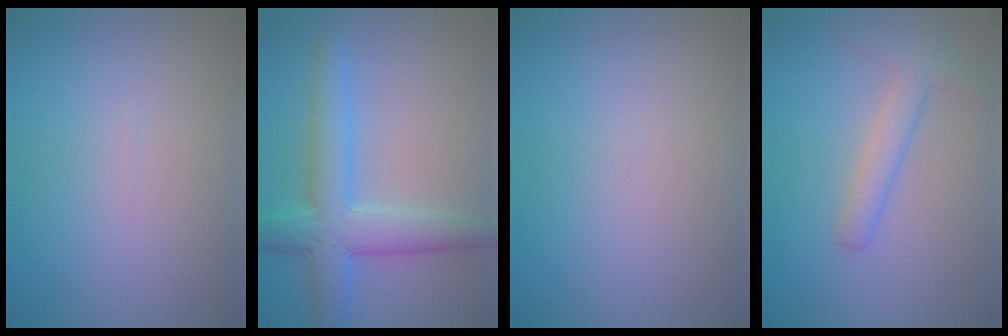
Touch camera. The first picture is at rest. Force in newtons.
{"total": 7.0, "press": 7.0, "slide": 0.2}
{"total": 0.0}
{"total": 2.7, "press": 2.7, "slide": 0.1}